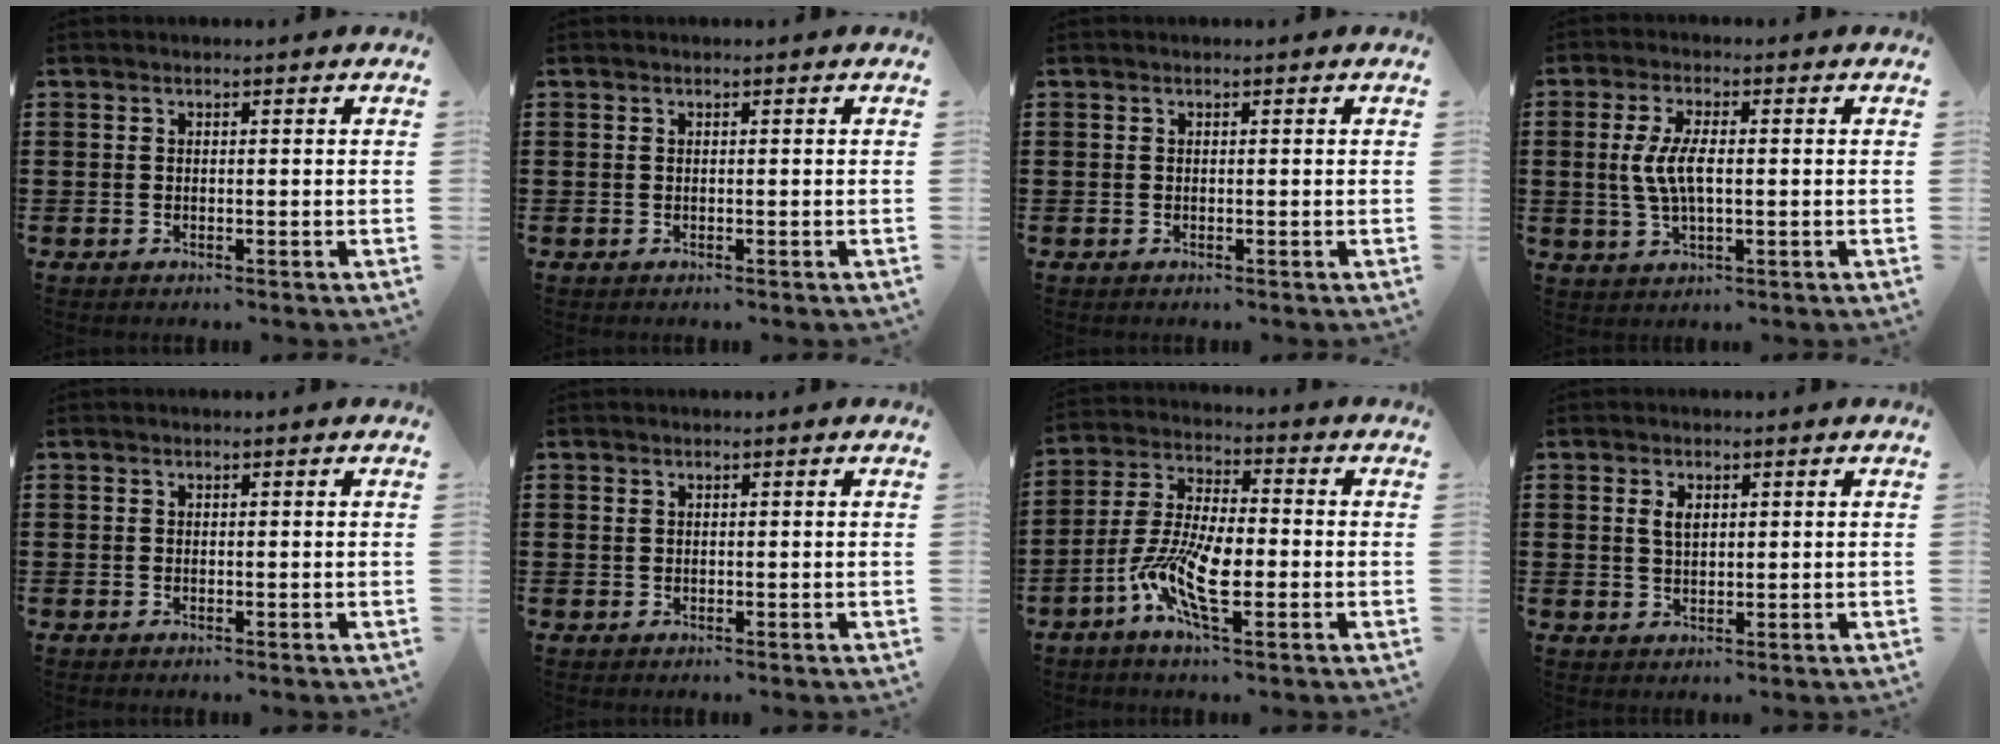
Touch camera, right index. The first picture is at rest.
{"total": 0.0}
{"total": 0.0}
{"total": 5.8, "force": [0.2, 2.0, 5.4], "torque": [-0.130, -0.006, -0.008]}
{"total": 0.0}
{"total": 0.6, "force": [0.3, 0.5, 0.2], "torque": [-0.006, 0.002, 0.006]}
{"total": 10.0, "force": [-3.6, 3.5, 8.7], "torque": [-0.203, -0.011, -0.074]}
{"total": 2.4, "force": [0.8, 1.2, 1.8], "torque": [-0.040, 0.005, 0.014]}